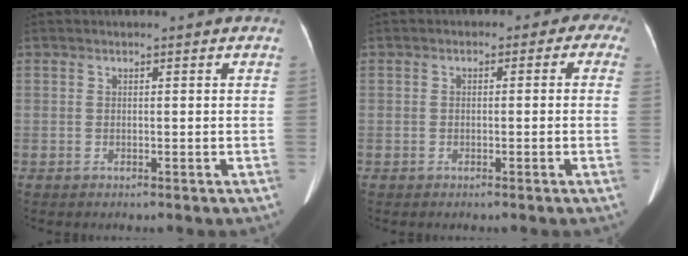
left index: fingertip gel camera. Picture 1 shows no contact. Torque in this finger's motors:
{"motor_torque": [0.90, -1.02, 0.03, 0.03]}